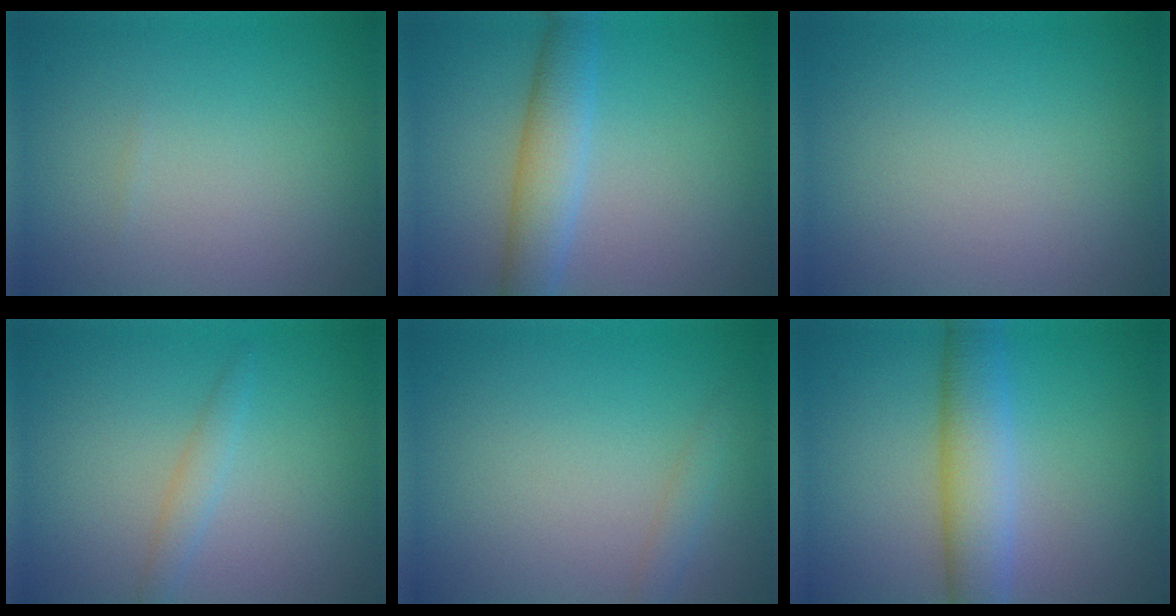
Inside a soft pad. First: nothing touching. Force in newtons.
{"total": 4.0, "press": 4.0, "slide": 0.1}
{"total": 0.0}
{"total": 1.4, "press": 1.4, "slide": 0.1}
{"total": 1.2, "press": 1.2, "slide": 0.0}
{"total": 5.3, "press": 5.3, "slide": 0.2}